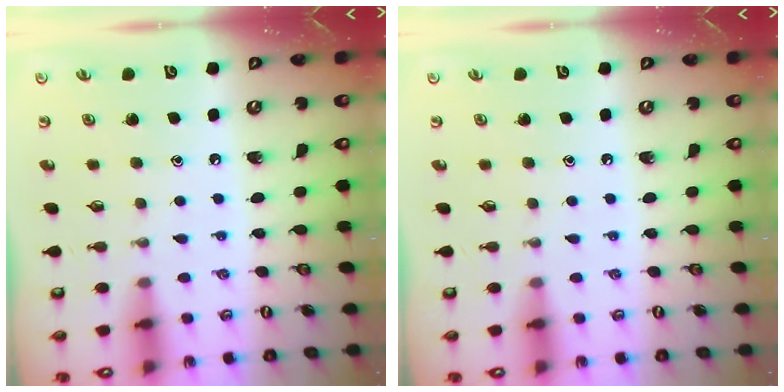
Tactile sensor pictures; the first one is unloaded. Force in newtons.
{"total": 0.0}